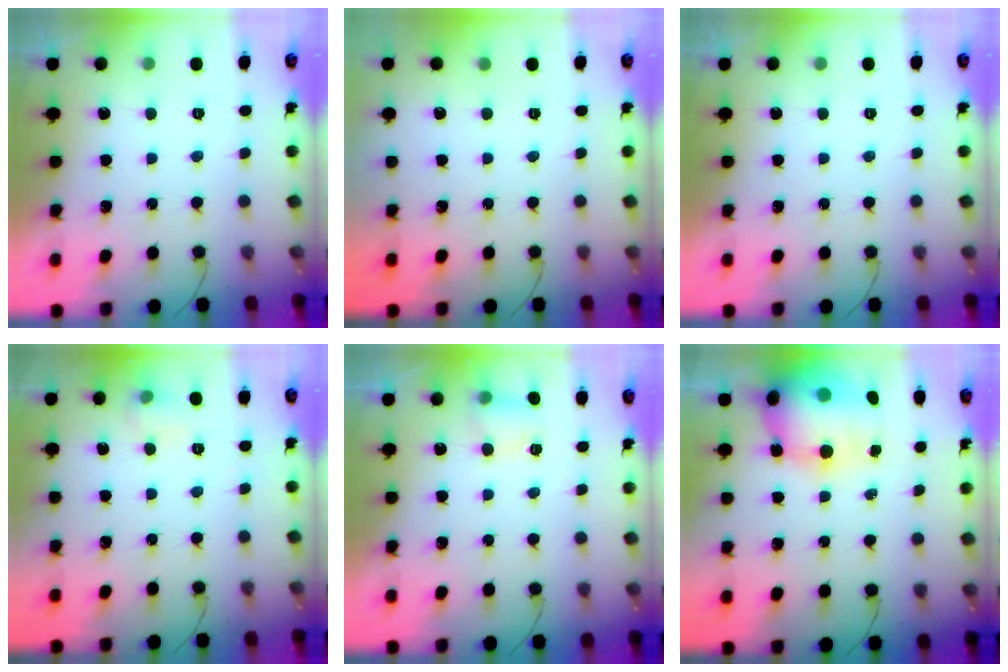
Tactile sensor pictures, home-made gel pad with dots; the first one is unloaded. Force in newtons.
{"total": 0.0}
{"total": 0.0}
{"total": 5.1, "press": 4.8, "slide": 1.8}
{"total": 5.2, "press": 4.9, "slide": 1.6}
{"total": 19.1, "press": 17.0, "slide": 8.7}